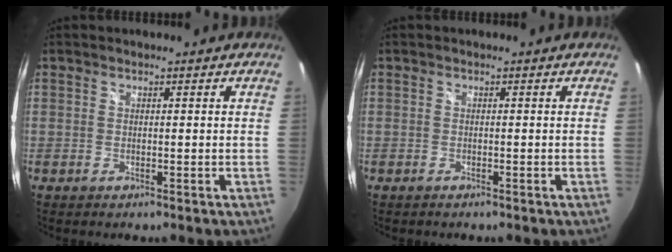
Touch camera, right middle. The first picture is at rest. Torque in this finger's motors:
{"motor_torque": [0.55, -1.47, 0.06, 0.06]}